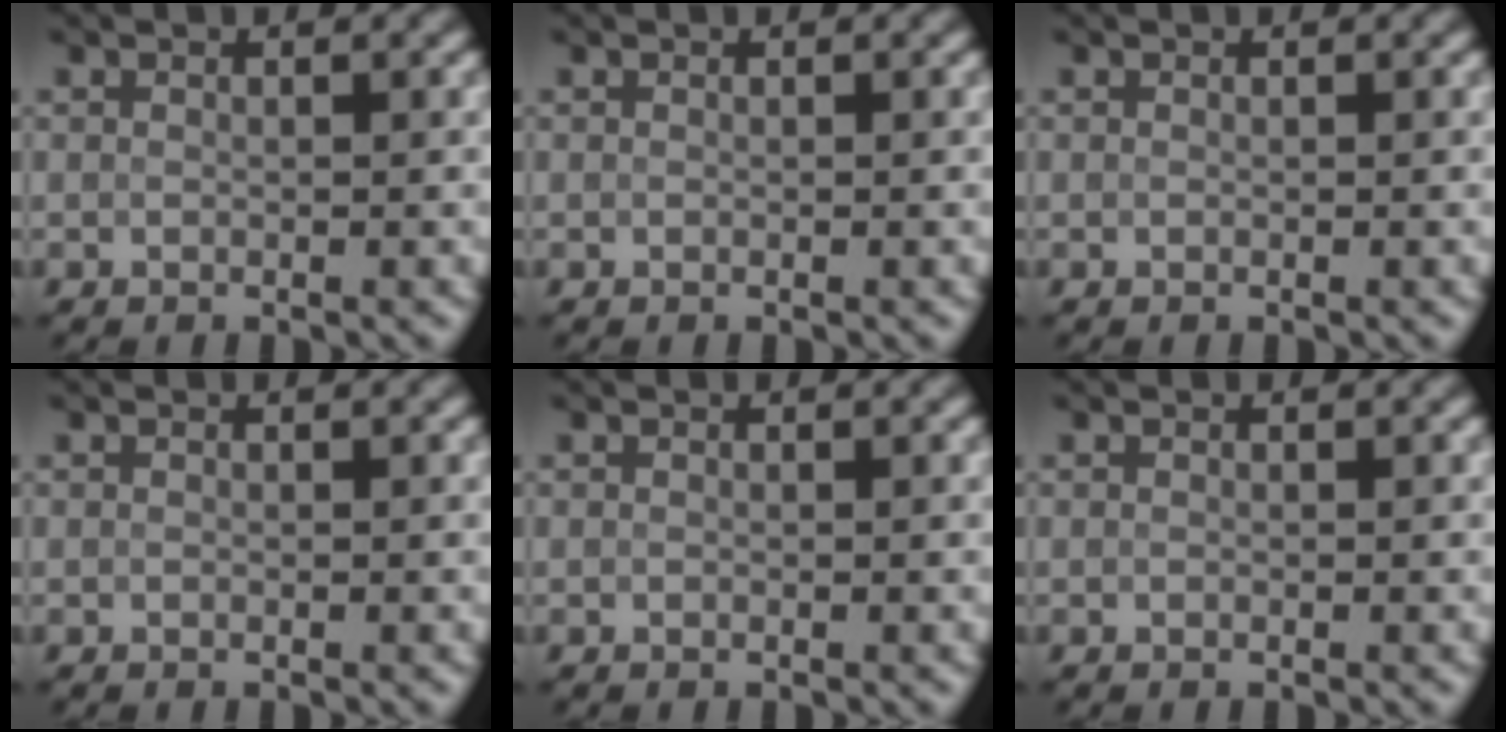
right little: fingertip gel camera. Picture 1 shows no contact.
{"total": 0.0}
{"total": 0.0}
{"total": 0.0}
{"total": 0.0}
{"total": 0.0}